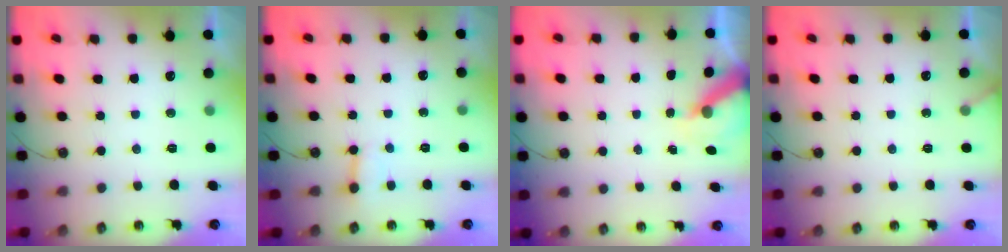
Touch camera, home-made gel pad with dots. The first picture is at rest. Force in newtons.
{"total": 2.7, "press": 2.7, "slide": 0.2}
{"total": 6.5, "press": 6.5, "slide": 0.1}
{"total": 1.7, "press": 1.7, "slide": 0.1}